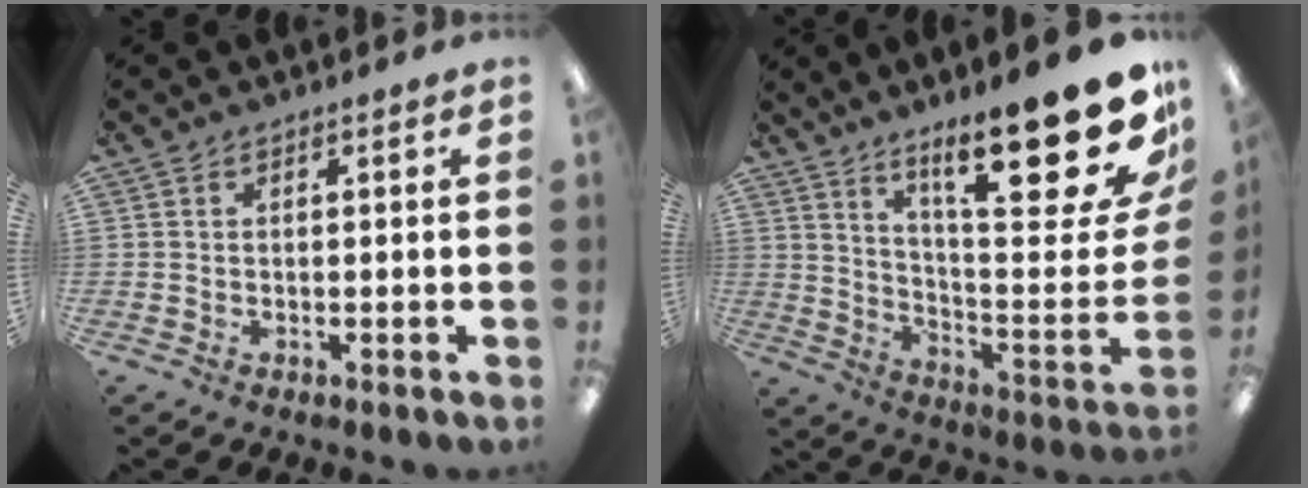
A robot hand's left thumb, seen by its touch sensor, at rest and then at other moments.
{"total": 26.0, "force": [16.2, 5.6, 19.5], "torque": [-0.275, -0.116, 0.262]}